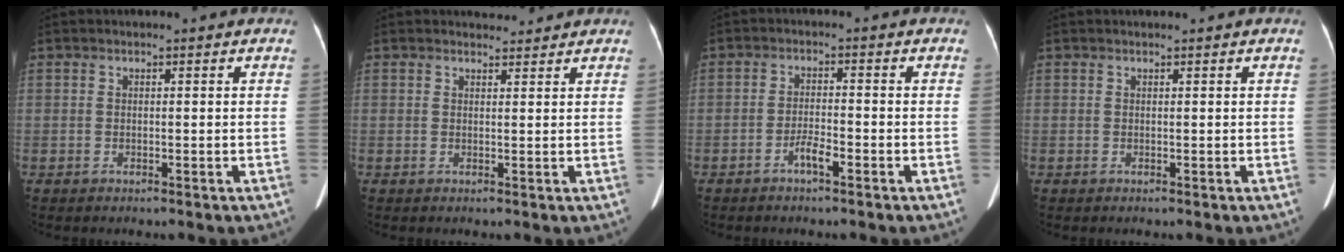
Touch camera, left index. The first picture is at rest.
{"total": 2.1, "force": [2.0, 0.6, -0.1], "torque": [-0.002, 0.003, 0.028]}
{"total": 2.7, "force": [-1.8, 0.3, 2.0], "torque": [-0.038, 0.001, -0.036]}
{"total": 0.0}